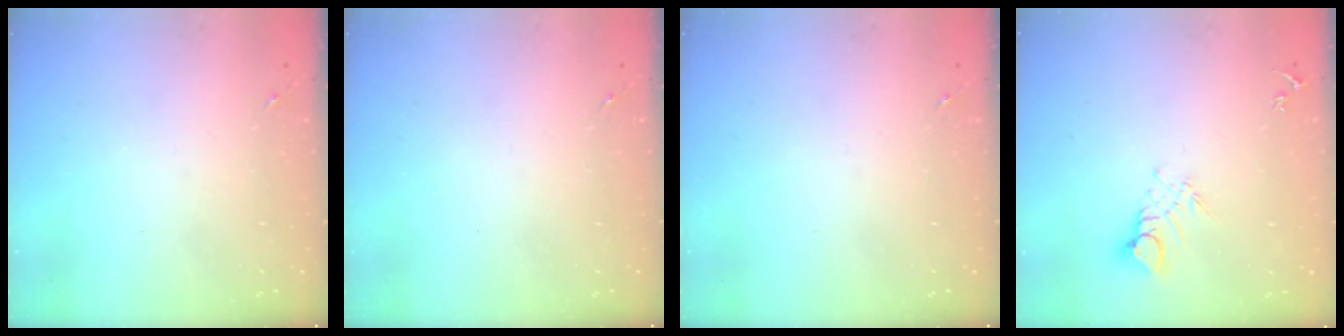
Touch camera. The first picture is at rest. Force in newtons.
{"total": 0.0}
{"total": 0.0}
{"total": 6.2, "press": 6.2, "slide": 0.5}